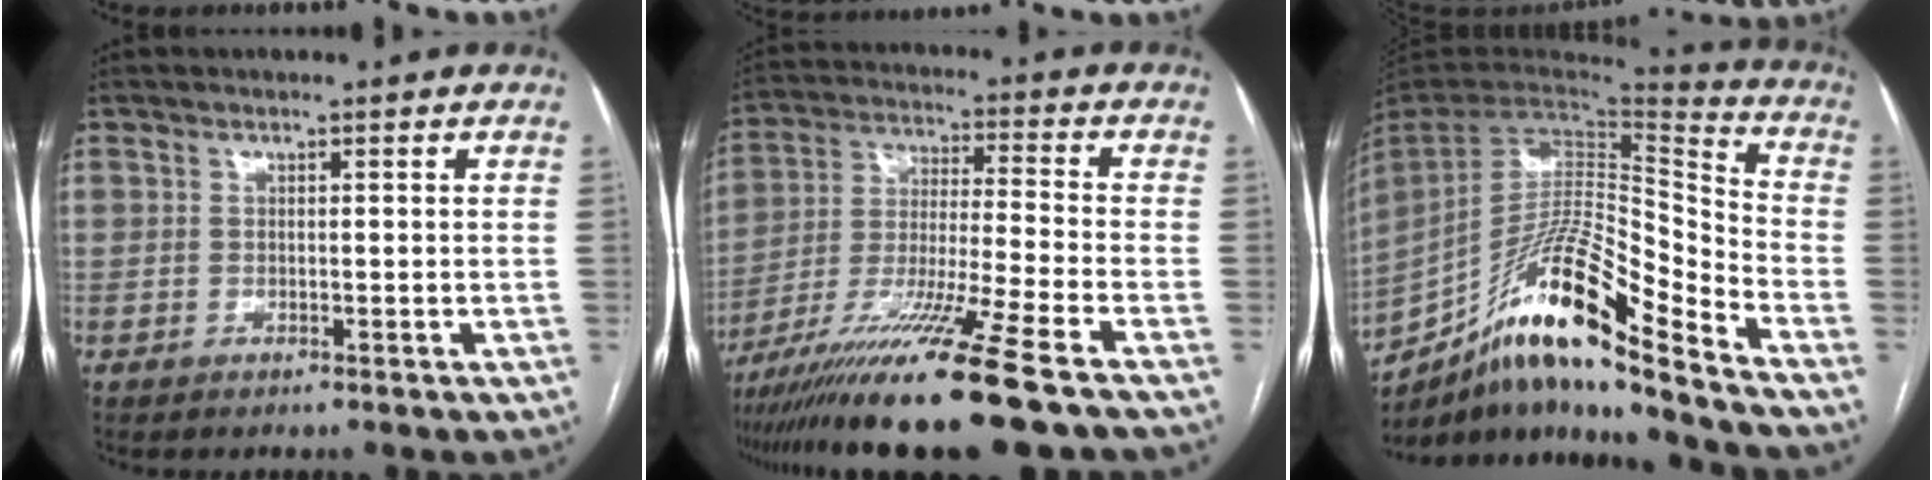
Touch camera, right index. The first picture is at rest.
{"total": 17.0, "force": [-12.4, -1.9, 11.5], "torque": [-0.224, -0.043, -0.220]}
{"total": 20.3, "force": [-14.6, 0.9, 14.1], "torque": [-0.271, -0.006, -0.269]}